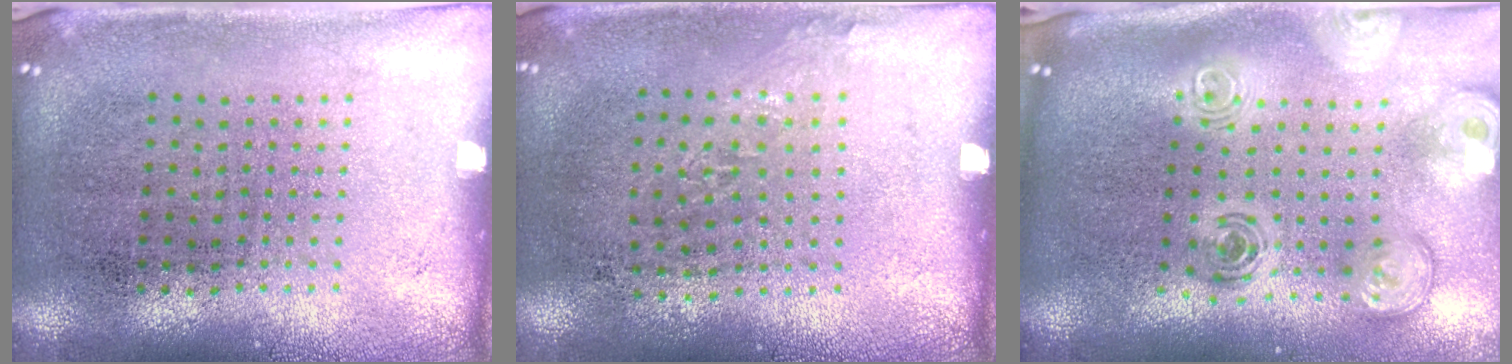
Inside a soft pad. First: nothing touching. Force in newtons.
{"total": 0.9, "press": 0.7, "slide": 0.7}
{"total": 3.1, "press": 2.1, "slide": 2.3}